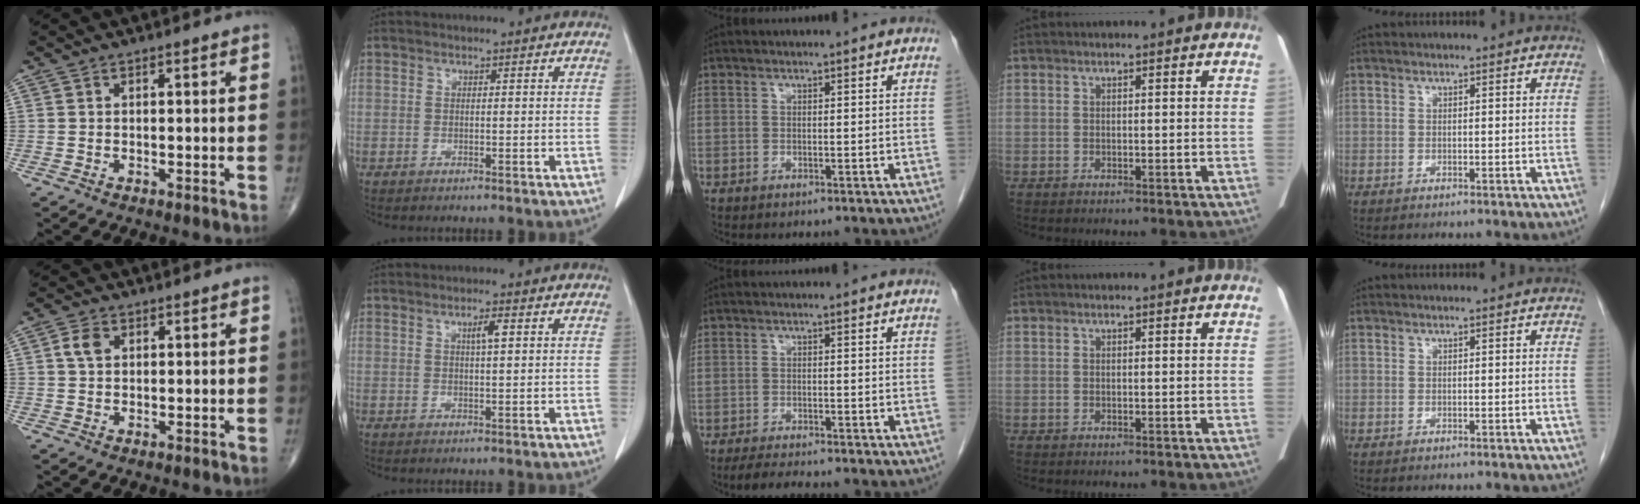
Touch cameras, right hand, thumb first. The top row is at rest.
{"thumb": {"total": 3.1, "force": [0.9, 2.1, 2.0], "torque": [-0.038, 0.004, 0.016]}, "index": {"total": 2.2, "force": [0.8, 0.2, 2.1], "torque": [-0.036, 0.000, 0.014]}, "middle": {"total": 3.1, "force": [-2.8, 0.0, 1.3], "torque": [-0.028, -0.012, -0.049]}}